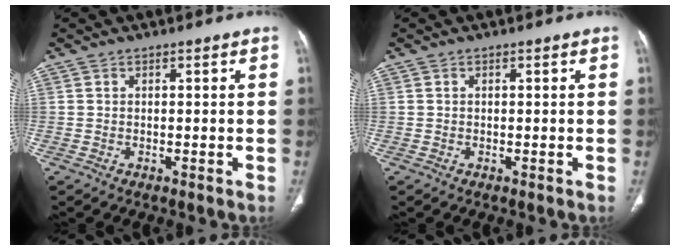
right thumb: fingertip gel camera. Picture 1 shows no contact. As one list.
[{"total": 0.0}]